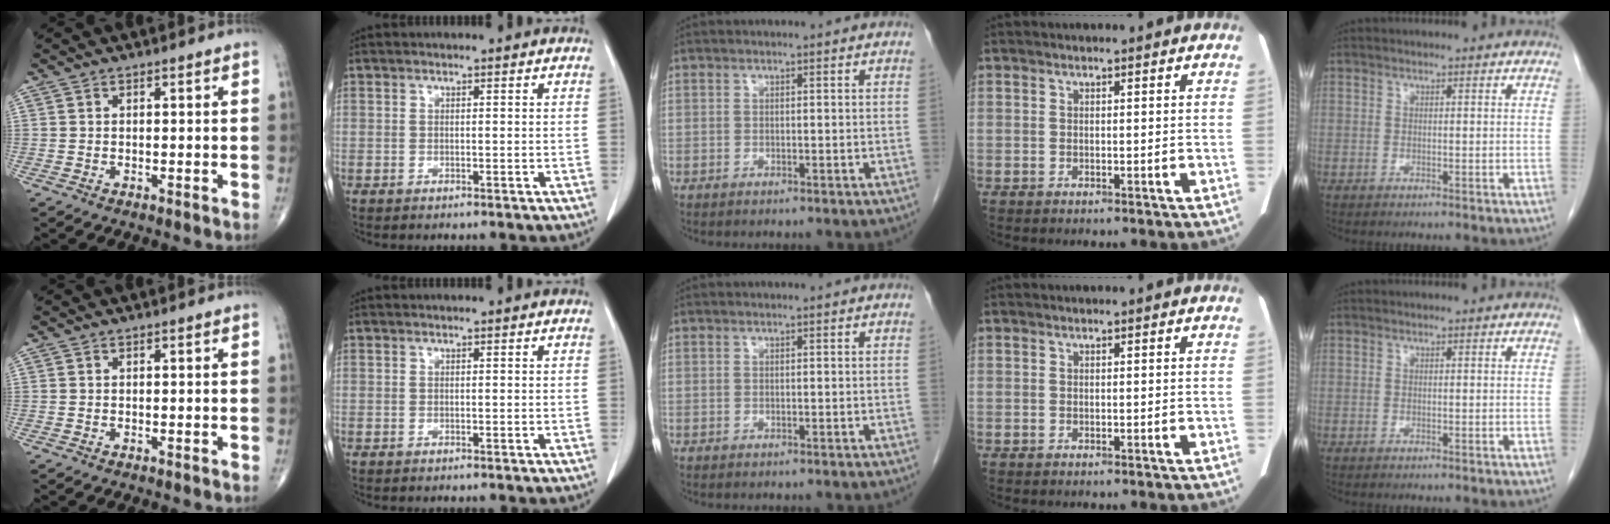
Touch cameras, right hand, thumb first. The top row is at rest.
{}